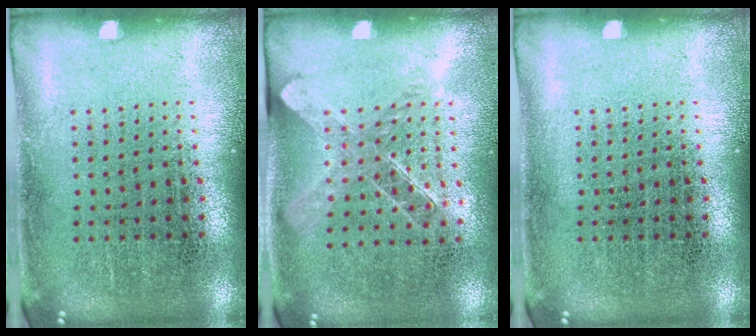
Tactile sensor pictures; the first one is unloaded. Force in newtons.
{"total": 1.3, "press": 1.1, "slide": 0.7}
{"total": 0.0}